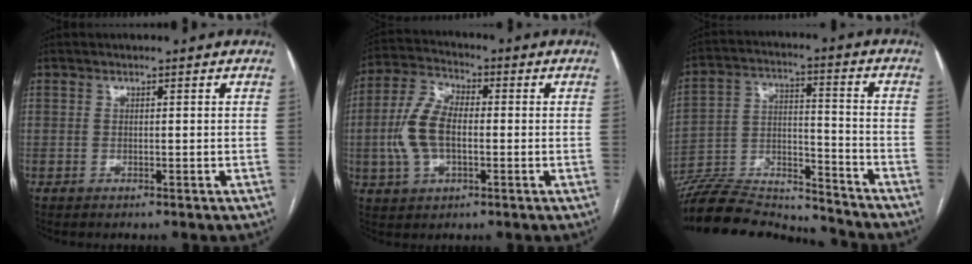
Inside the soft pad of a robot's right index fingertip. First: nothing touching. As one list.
[{"total": 9.8, "force": [-0.9, 5.2, 8.2], "torque": [-0.193, 0.019, -0.018]}, {"total": 19.5, "force": [-18.8, 2.0, 4.8], "torque": [-0.108, 0.013, -0.309]}]